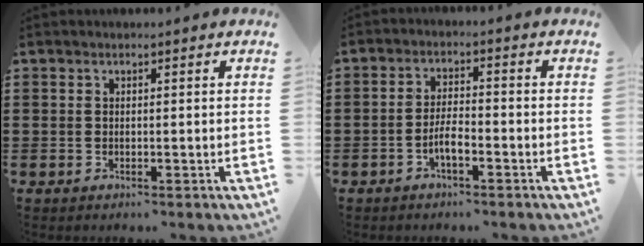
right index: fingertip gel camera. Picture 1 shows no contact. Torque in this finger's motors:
{"motor_torque": [1.68, 0.46, 0.52, 0.16]}